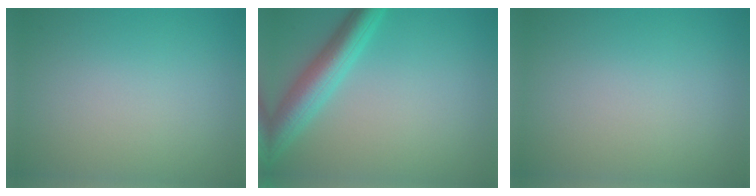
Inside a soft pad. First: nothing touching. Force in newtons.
{"total": 5.3, "press": 5.3, "slide": 0.2}
{"total": 0.0}